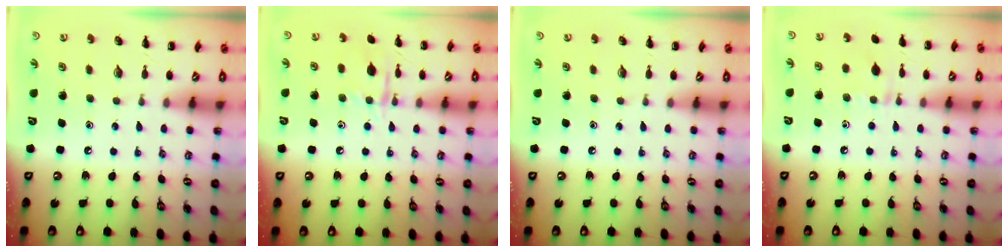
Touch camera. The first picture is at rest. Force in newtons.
{"total": 9.1, "press": 9.1, "slide": 0.7}
{"total": 0.0}
{"total": 5.6, "press": 5.2, "slide": 1.9}